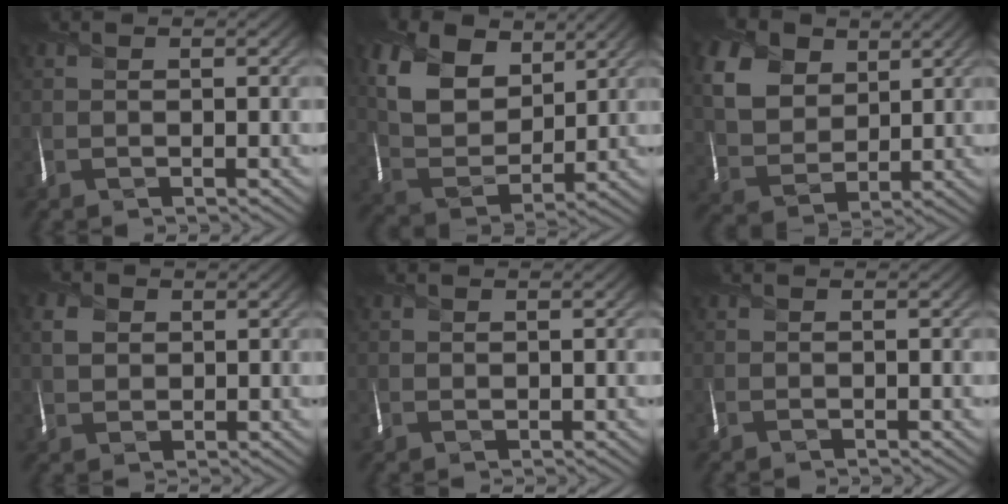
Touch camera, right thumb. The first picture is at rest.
{"total": 11.0, "force": [5.3, 6.8, 6.8], "torque": [-0.169, 0.012, 0.095]}
{"total": 10.8, "force": [5.1, 7.5, 5.8], "torque": [-0.182, 0.007, 0.104]}
{"total": 3.0, "force": [1.1, 2.3, 1.6], "torque": [-0.044, 0.004, 0.021]}
{"total": 0.7, "force": [0.5, 0.4, 0.2], "torque": [-0.005, 0.001, 0.012]}
{"total": 0.0}